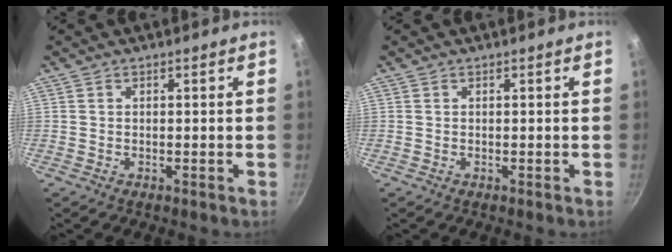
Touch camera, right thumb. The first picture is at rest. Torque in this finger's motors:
{"motor_torque": [0.00, 0.00, 0.00, 0.00, 0.00]}